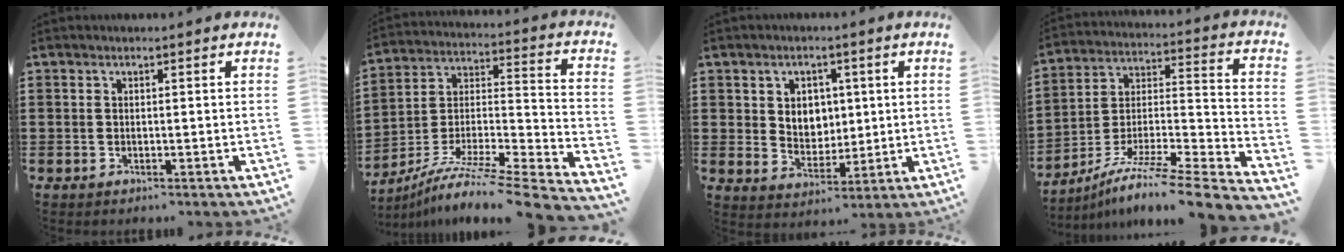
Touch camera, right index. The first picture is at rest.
{"total": 8.1, "force": [-6.4, 0.3, 4.9], "torque": [-0.085, -0.010, -0.132]}
{"total": 4.5, "force": [1.2, 4.1, 1.5], "torque": [-0.032, 0.007, 0.017]}
{"total": 7.5, "force": [-5.7, 0.2, 4.9], "torque": [-0.095, -0.015, -0.120]}